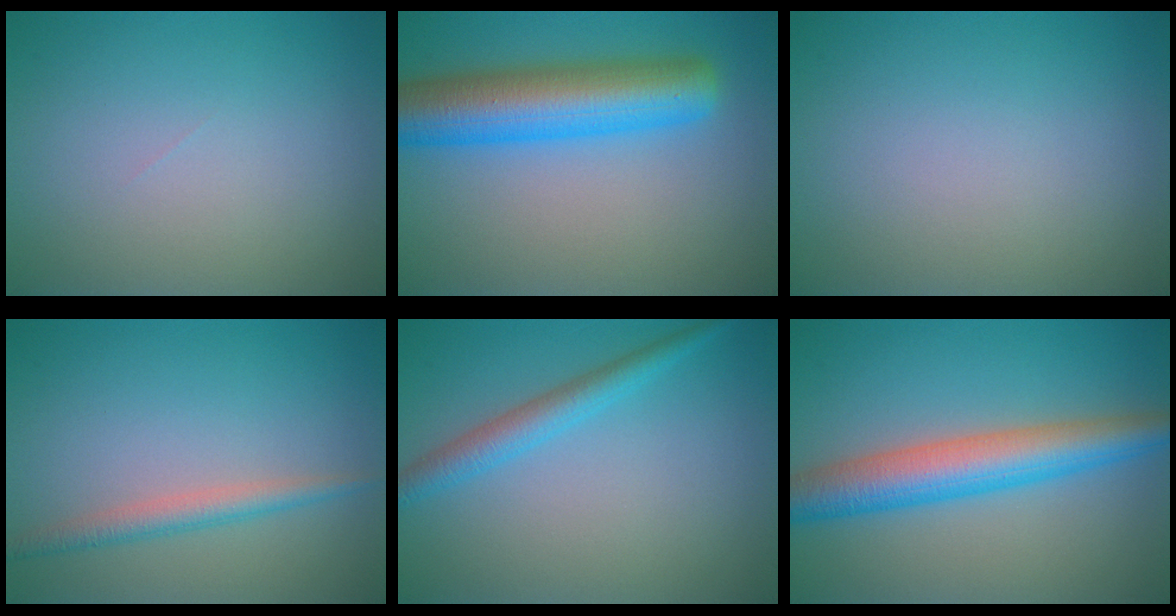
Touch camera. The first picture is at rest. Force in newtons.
{"total": 8.8, "press": 8.8, "slide": 0.2}
{"total": 0.0}
{"total": 2.2, "press": 2.2, "slide": 0.0}
{"total": 2.8, "press": 2.8, "slide": 0.0}
{"total": 6.6, "press": 6.6, "slide": 0.1}